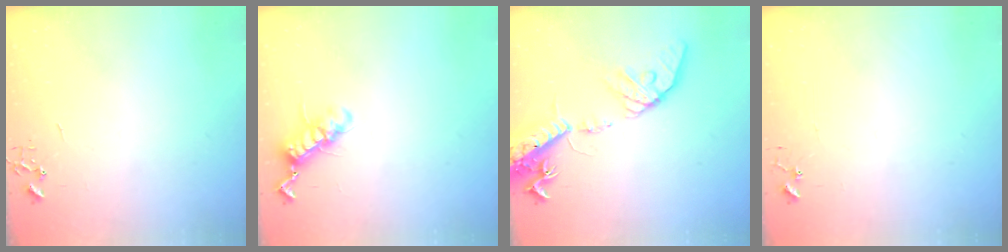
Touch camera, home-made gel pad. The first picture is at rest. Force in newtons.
{"total": 11.0, "press": 10.9, "slide": 1.1}
{"total": 18.0, "press": 17.7, "slide": 3.3}
{"total": 4.8, "press": 4.8, "slide": 0.2}